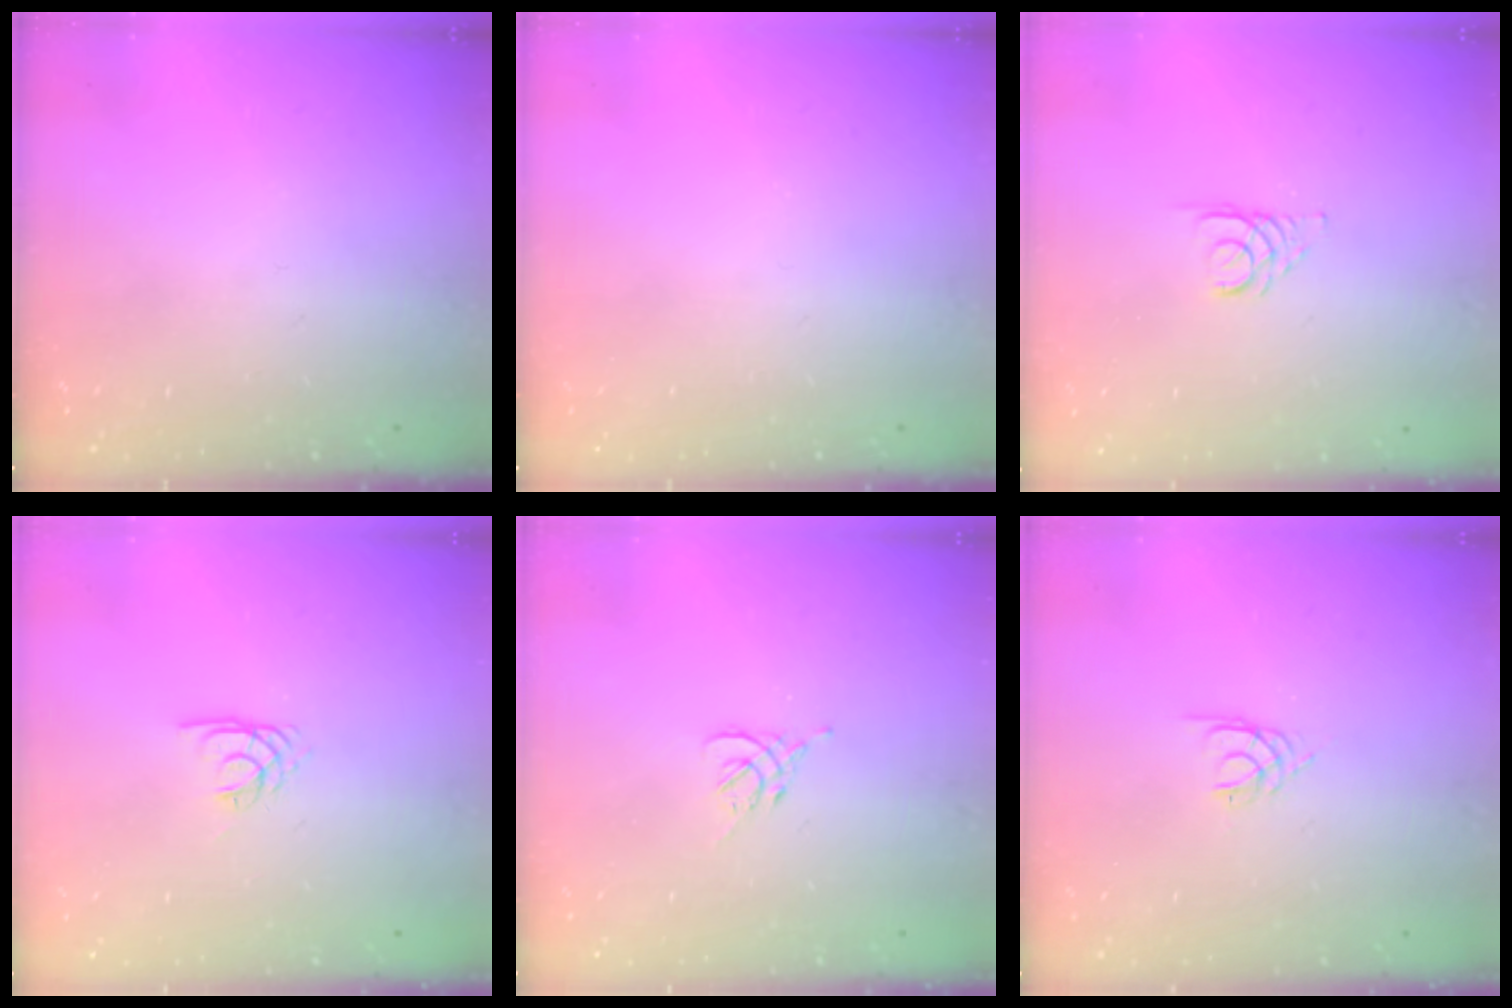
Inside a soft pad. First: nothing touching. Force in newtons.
{"total": 0.0}
{"total": 2.6, "press": 2.6, "slide": 0.2}
{"total": 2.1, "press": 2.1, "slide": 0.4}
{"total": 1.2, "press": 1.1, "slide": 0.5}
{"total": 1.6, "press": 1.6, "slide": 0.3}